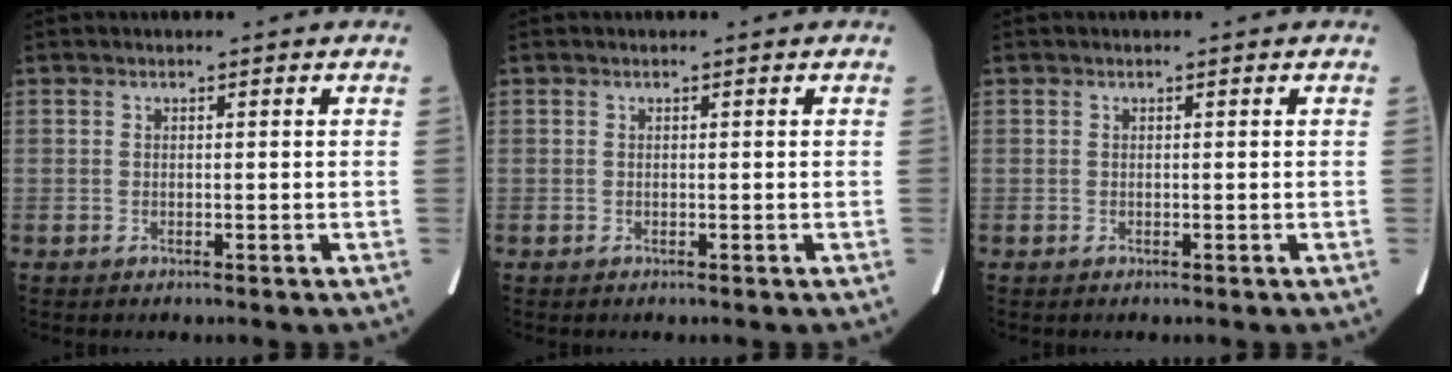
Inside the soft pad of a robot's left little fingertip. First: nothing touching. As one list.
[{"total": 0.0}, {"total": 0.0}]